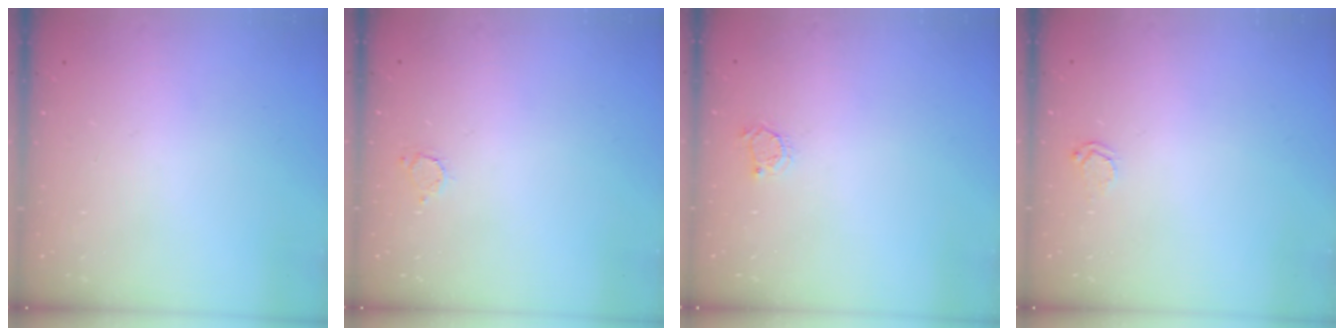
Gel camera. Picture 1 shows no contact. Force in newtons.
{"total": 2.5, "press": 2.5, "slide": 0.3}
{"total": 2.6, "press": 2.6, "slide": 0.4}
{"total": 2.9, "press": 2.9, "slide": 0.3}